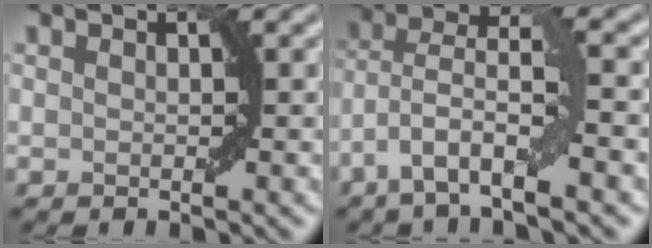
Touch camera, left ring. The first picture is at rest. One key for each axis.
{"total": 6.9, "fx": -3.1, "fy": 1.5, "fz": 5.9, "tx": -0.109, "ty": 0.008, "tz": -0.067}